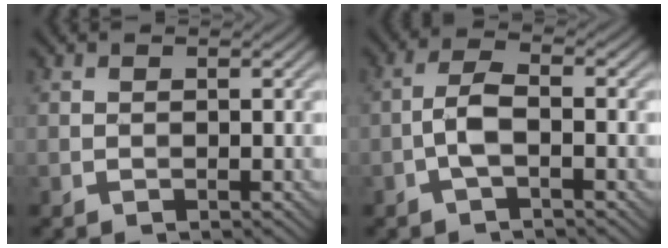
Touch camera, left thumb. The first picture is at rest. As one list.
[{"total": 3.7, "force": [-1.3, 1.2, 3.3], "torque": [-0.072, 0.007, -0.035]}]